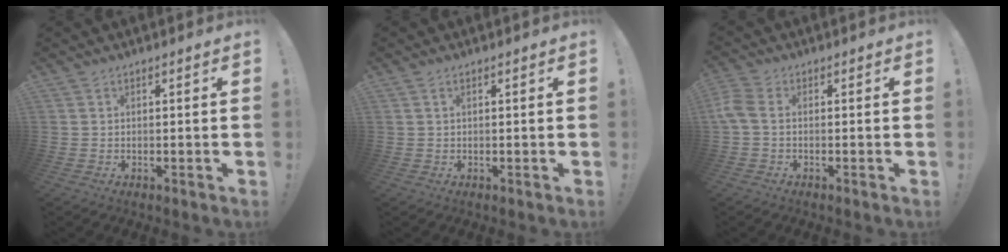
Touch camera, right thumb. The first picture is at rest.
{"total": 1.0, "force": [0.3, 0.2, 0.9], "torque": [-0.021, 0.001, 0.004]}
{"total": 3.8, "force": [-0.1, 2.1, 3.1], "torque": [-0.068, -0.002, -0.001]}